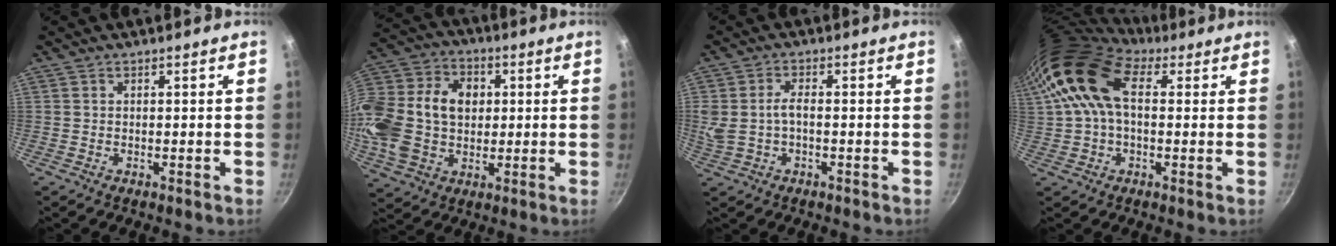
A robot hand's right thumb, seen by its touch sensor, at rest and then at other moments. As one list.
[{"total": 22.6, "force": [1.6, 16.9, 14.9], "torque": [-0.292, 0.034, 0.025]}, {"total": 5.7, "force": [-0.4, 3.1, 4.8], "torque": [-0.100, 0.007, -0.006]}, {"total": 14.5, "force": [4.2, 8.7, 10.8], "torque": [-0.193, 0.021, 0.066]}]